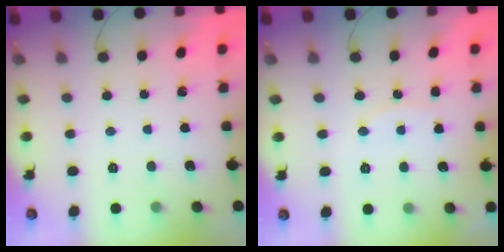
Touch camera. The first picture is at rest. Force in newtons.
{"total": 5.9, "press": 5.9, "slide": 0.6}